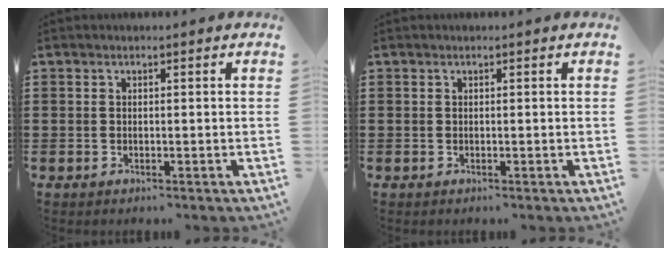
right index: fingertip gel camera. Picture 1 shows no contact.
{"total": 0.0}